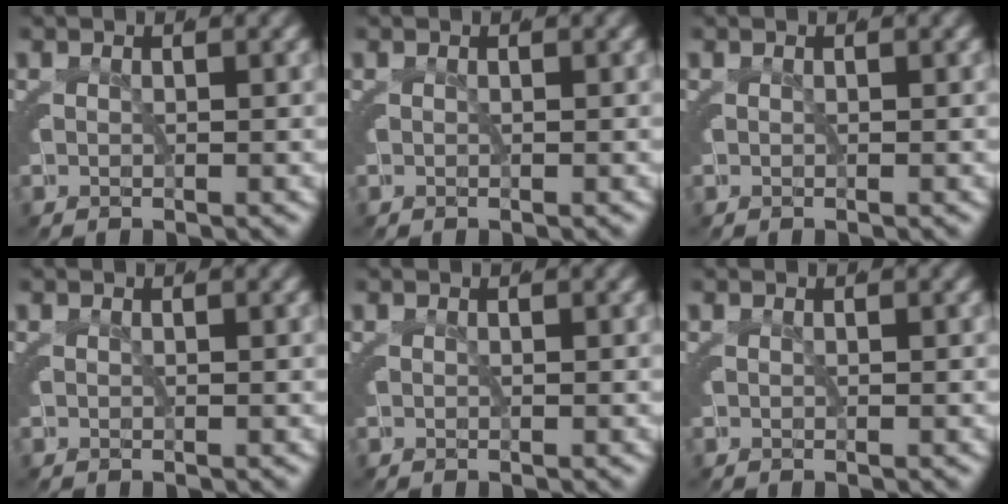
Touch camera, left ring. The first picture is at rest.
{"total": 0.0}
{"total": 0.0}
{"total": 0.0}
{"total": 0.0}
{"total": 0.0}